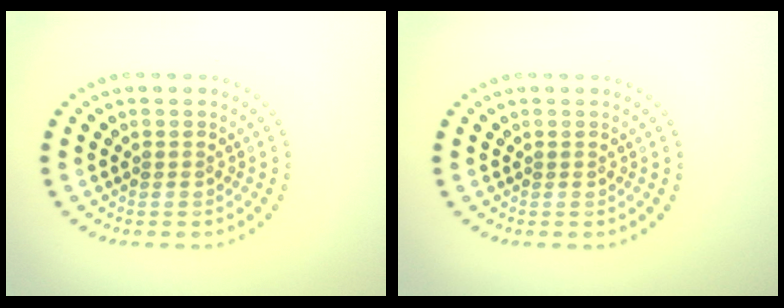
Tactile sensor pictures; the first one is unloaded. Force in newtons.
{"total": 0.0}